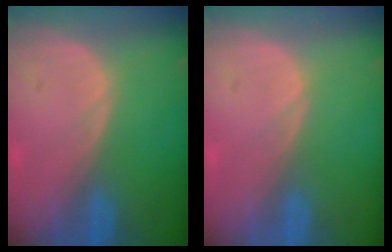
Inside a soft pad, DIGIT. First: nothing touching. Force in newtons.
{"total": 0.0}